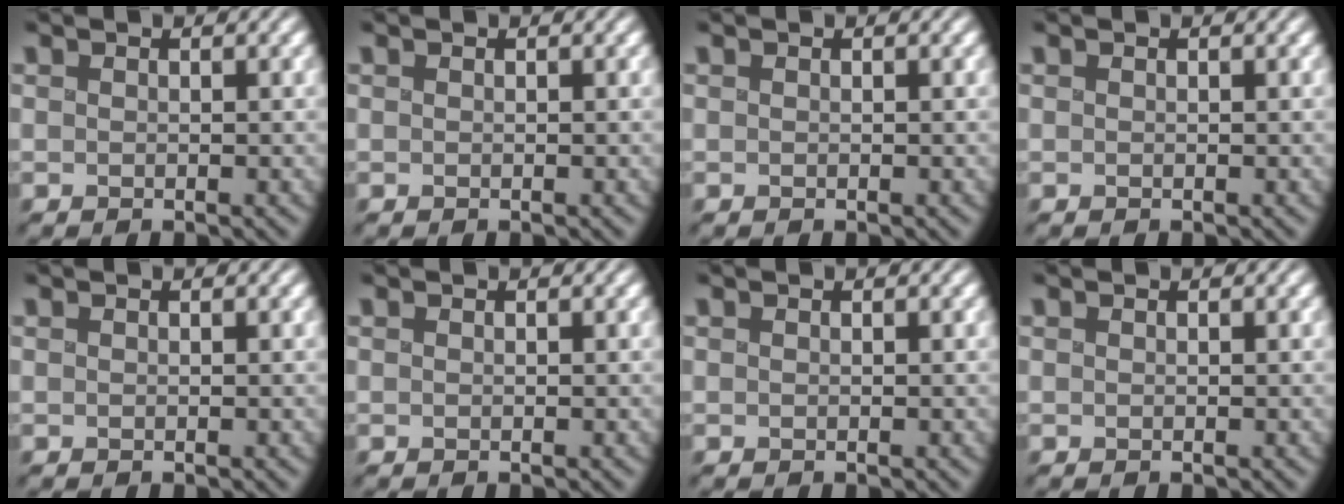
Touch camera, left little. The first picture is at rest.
{"total": 0.0}
{"total": 0.0}
{"total": 0.0}
{"total": 0.0}
{"total": 0.0}
{"total": 0.0}
{"total": 0.0}